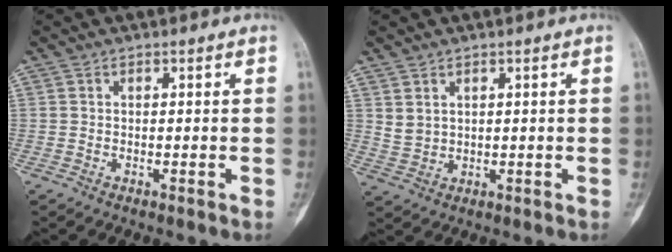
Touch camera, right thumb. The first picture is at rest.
{"total": 2.8, "force": [1.5, 1.9, 1.4], "torque": [-0.021, -0.012, 0.039]}